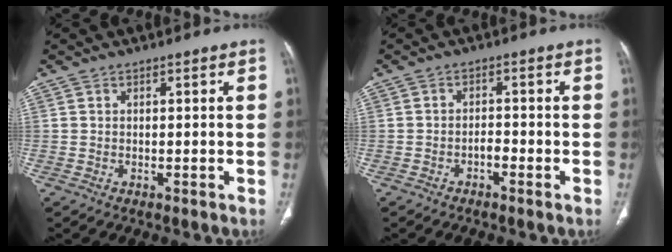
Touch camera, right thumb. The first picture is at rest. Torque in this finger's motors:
{"motor_torque": [2.14, 2.07, -0.03, -0.49, 0.02]}